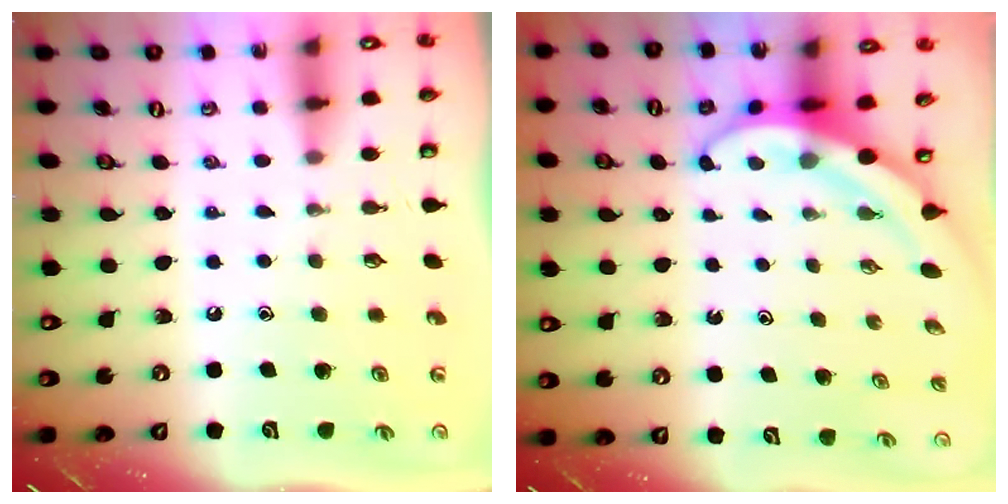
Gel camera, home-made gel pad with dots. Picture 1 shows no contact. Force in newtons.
{"total": 4.8, "press": 4.7, "slide": 1.2}